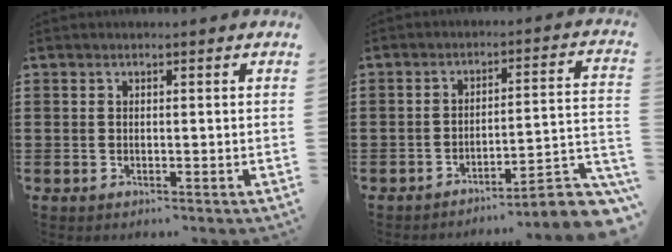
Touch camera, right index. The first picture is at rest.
{"total": 5.7, "force": [-4.7, 0.4, 3.2], "torque": [-0.050, -0.012, -0.091]}